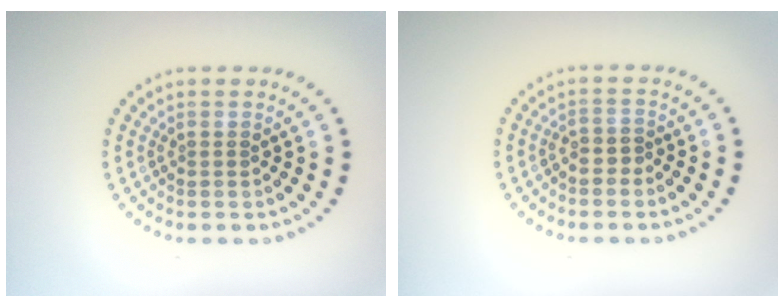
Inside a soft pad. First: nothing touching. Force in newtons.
{"total": 1.0, "press": 0.8, "slide": 0.6}